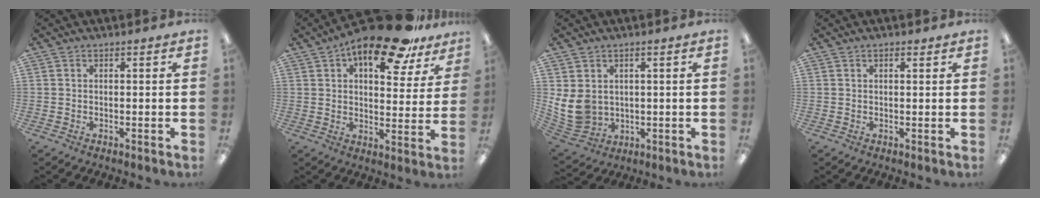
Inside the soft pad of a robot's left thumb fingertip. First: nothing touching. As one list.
[{"total": 16.9, "force": [11.3, 6.1, 10.9], "torque": [-0.159, -0.060, 0.184]}, {"total": 8.5, "force": [1.5, 7.0, 4.5], "torque": [-0.121, -0.007, 0.032]}, {"total": 1.2, "force": [0.7, 0.6, 0.7], "torque": [-0.008, -0.002, 0.011]}]